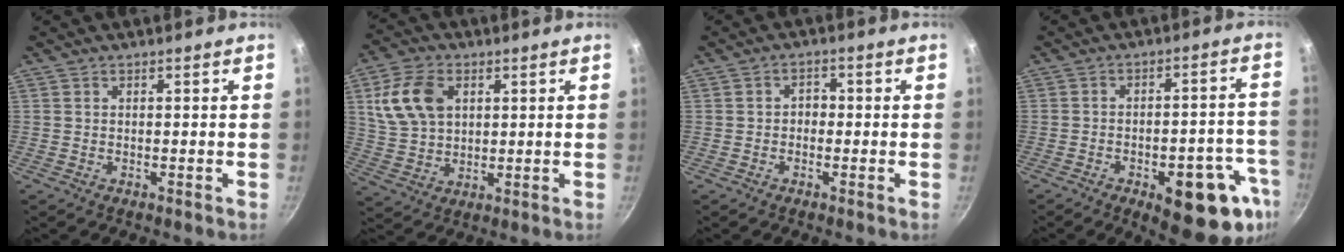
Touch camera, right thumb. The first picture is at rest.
{"total": 11.9, "force": [3.6, 8.1, 7.9], "torque": [-0.136, -0.001, 0.075]}
{"total": 2.4, "force": [-0.5, 2.0, 1.3], "torque": [-0.006, 0.009, -0.011]}
{"total": 17.7, "force": [-8.0, 7.3, 14.0], "torque": [-0.122, 0.031, -0.099]}